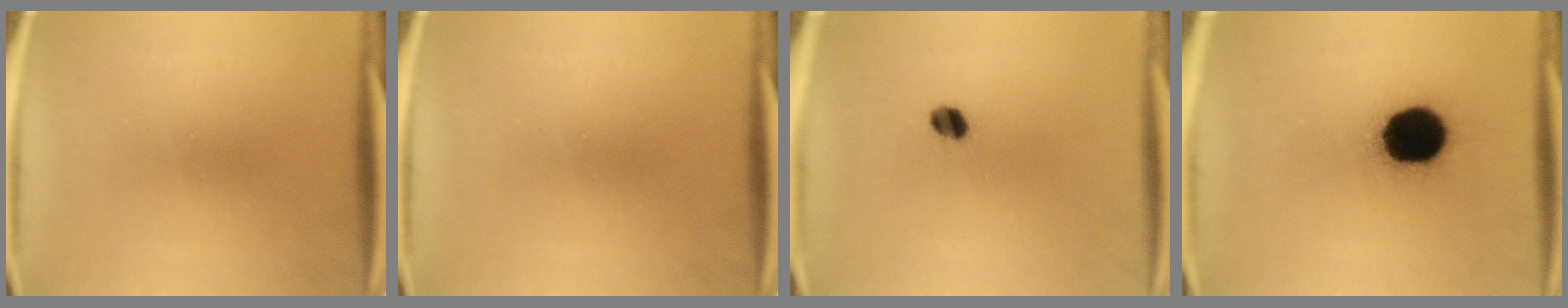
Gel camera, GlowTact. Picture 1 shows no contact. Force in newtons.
{"total": 0.0}
{"total": 3.2}
{"total": 18.6}